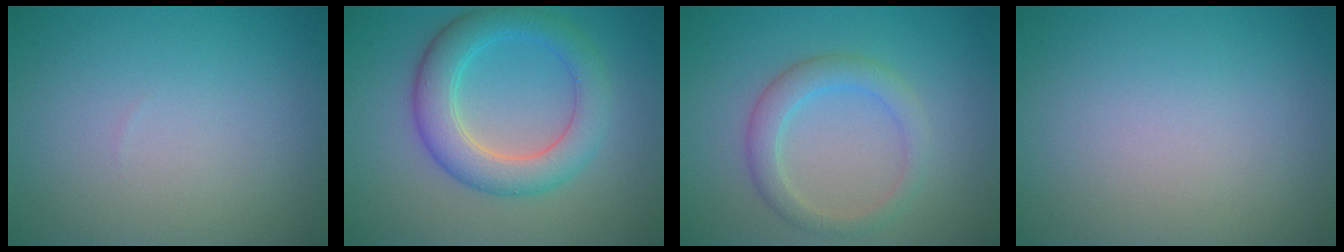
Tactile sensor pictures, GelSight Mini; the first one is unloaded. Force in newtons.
{"total": 4.4, "press": 4.4, "slide": 0.0}
{"total": 2.9, "press": 2.9, "slide": 0.1}
{"total": 0.0}